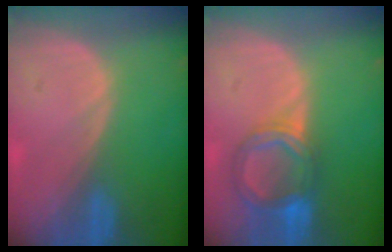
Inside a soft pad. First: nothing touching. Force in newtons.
{"total": 6.1, "press": 5.8, "slide": 2.0}